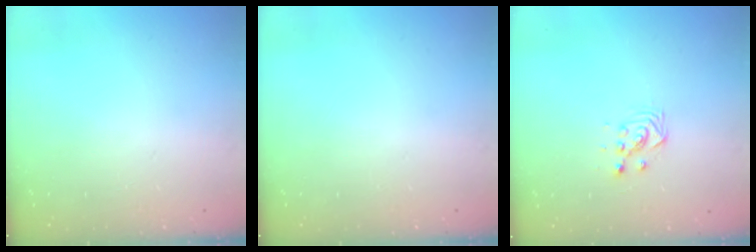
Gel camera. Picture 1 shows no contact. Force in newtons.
{"total": 0.0}
{"total": 3.6, "press": 3.6, "slide": 0.4}